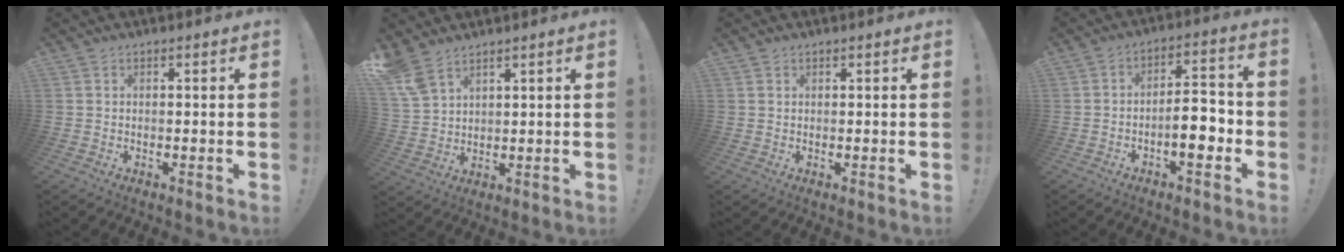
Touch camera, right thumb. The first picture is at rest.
{"total": 7.2, "force": [5.3, 3.2, 3.5], "torque": [-0.077, -0.019, 0.108]}
{"total": 0.6, "force": [0.5, 0.3, 0.2], "torque": [0.002, -0.002, 0.008]}
{"total": 9.8, "force": [-3.3, 3.5, 8.6], "torque": [-0.126, 0.016, -0.059]}